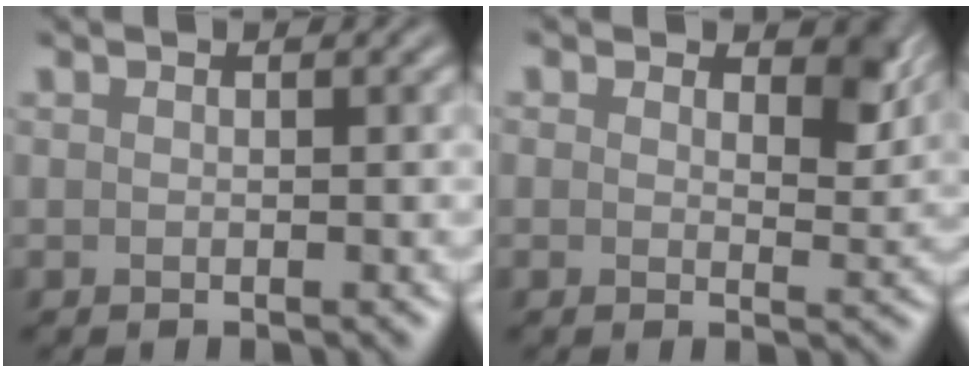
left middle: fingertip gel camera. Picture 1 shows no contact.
{"total": 3.1, "force": [1.6, 1.8, 2.0], "torque": [-0.030, -0.006, 0.020]}